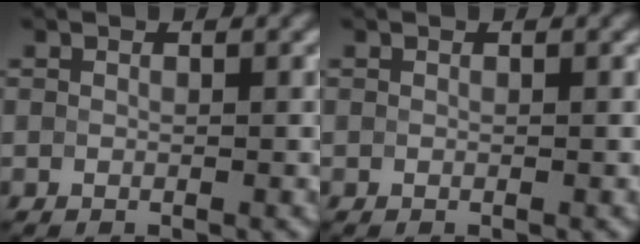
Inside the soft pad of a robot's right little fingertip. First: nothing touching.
{"total": 0.0}